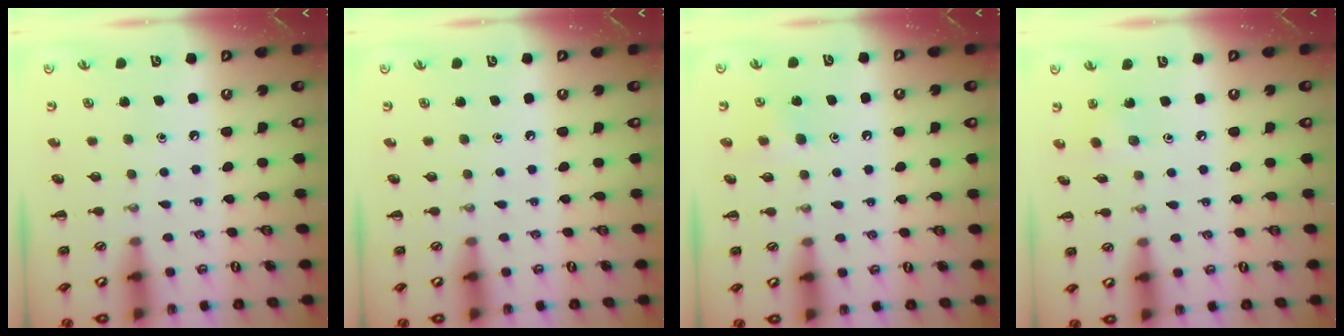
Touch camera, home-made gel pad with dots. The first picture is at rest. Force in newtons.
{"total": 0.0}
{"total": 5.0, "press": 4.9, "slide": 1.3}
{"total": 2.4, "press": 2.3, "slide": 0.7}